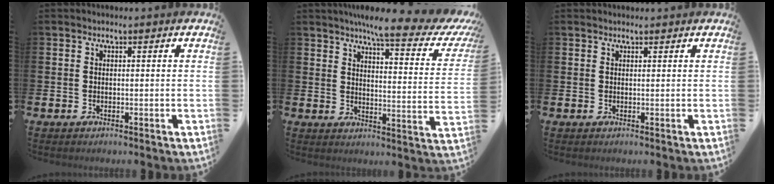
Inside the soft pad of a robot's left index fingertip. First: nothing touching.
{"total": 7.5, "force": [6.2, 1.0, 3.9], "torque": [-0.066, -0.048, 0.098]}
{"total": 0.7, "force": [0.7, 0.1, 0.1], "torque": [0.012, -0.005, 0.010]}